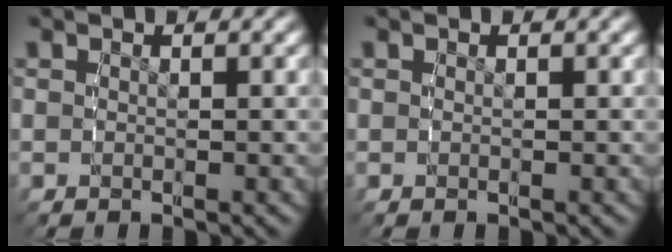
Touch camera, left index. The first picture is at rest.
{"total": 0.0}